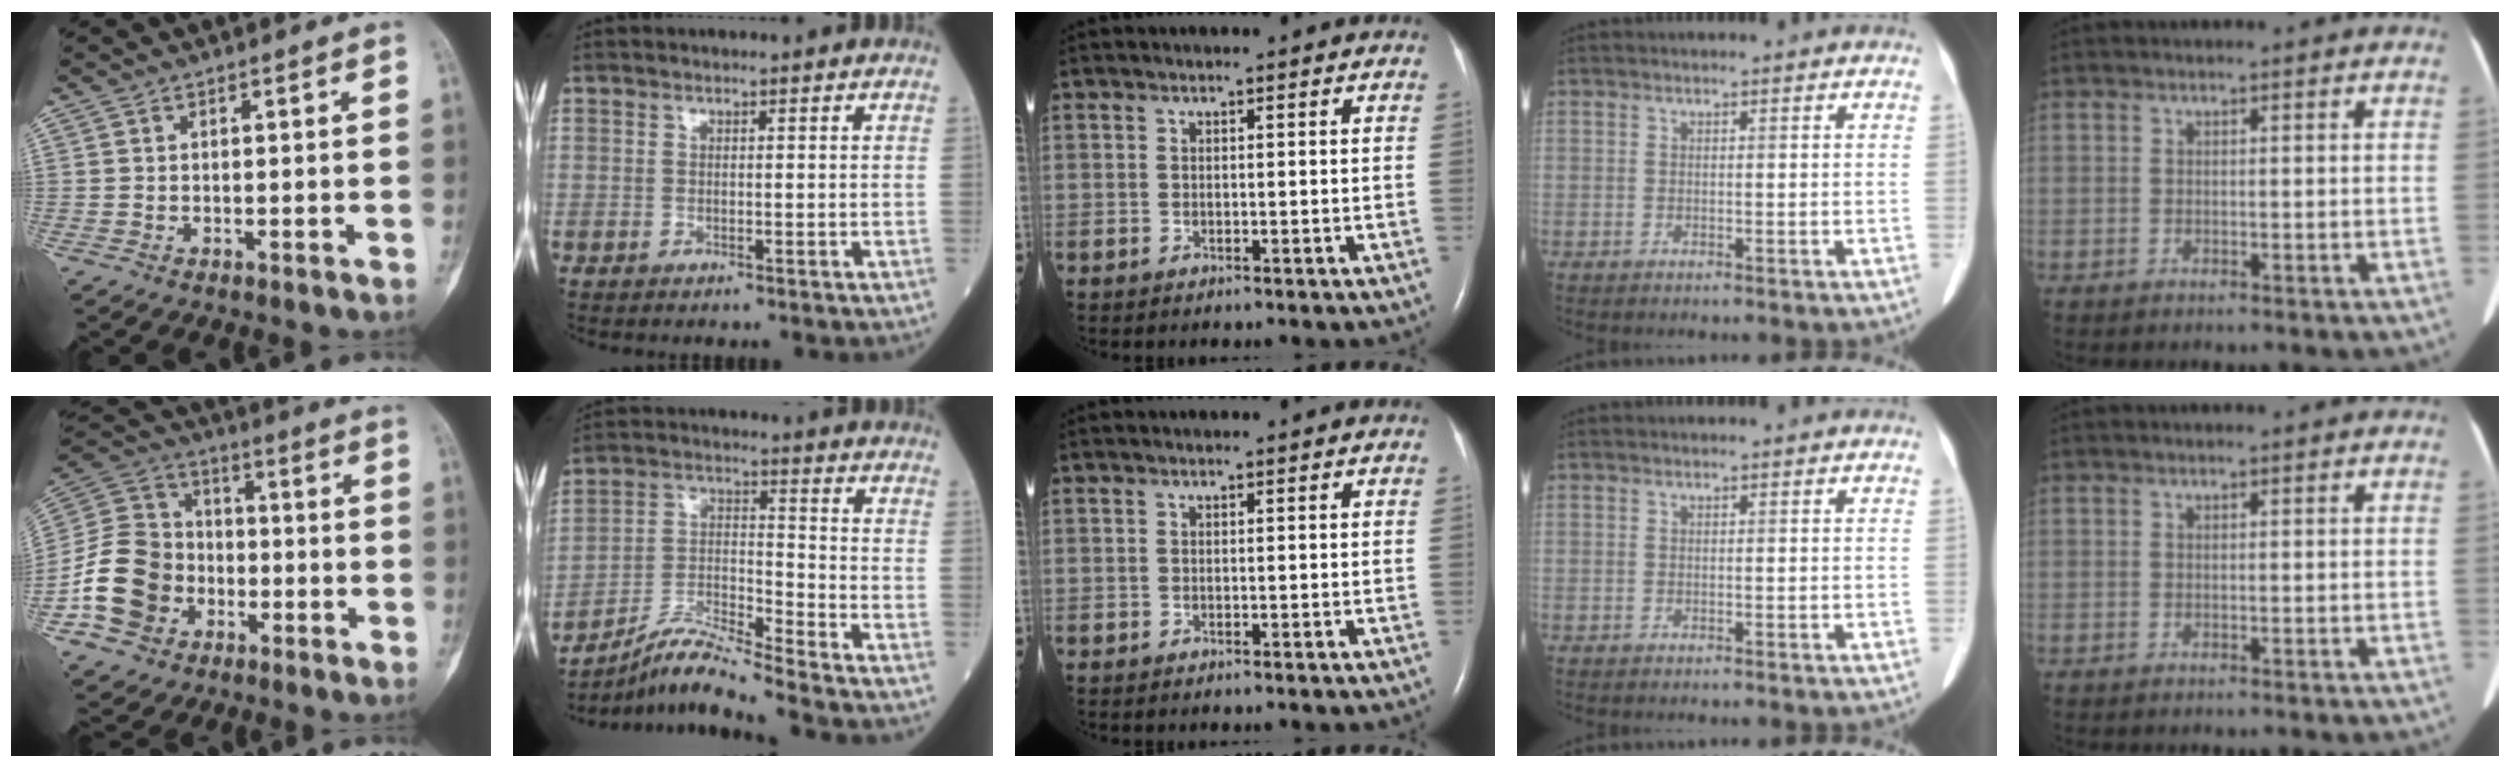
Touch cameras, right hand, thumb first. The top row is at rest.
{"thumb": {"total": 15.2, "force": [-5.5, 12.4, 6.8], "torque": [-0.108, 0.055, -0.103]}, "index": {"total": 8.1, "force": [-7.5, -1.5, 2.6], "torque": [-0.058, -0.002, -0.140]}}